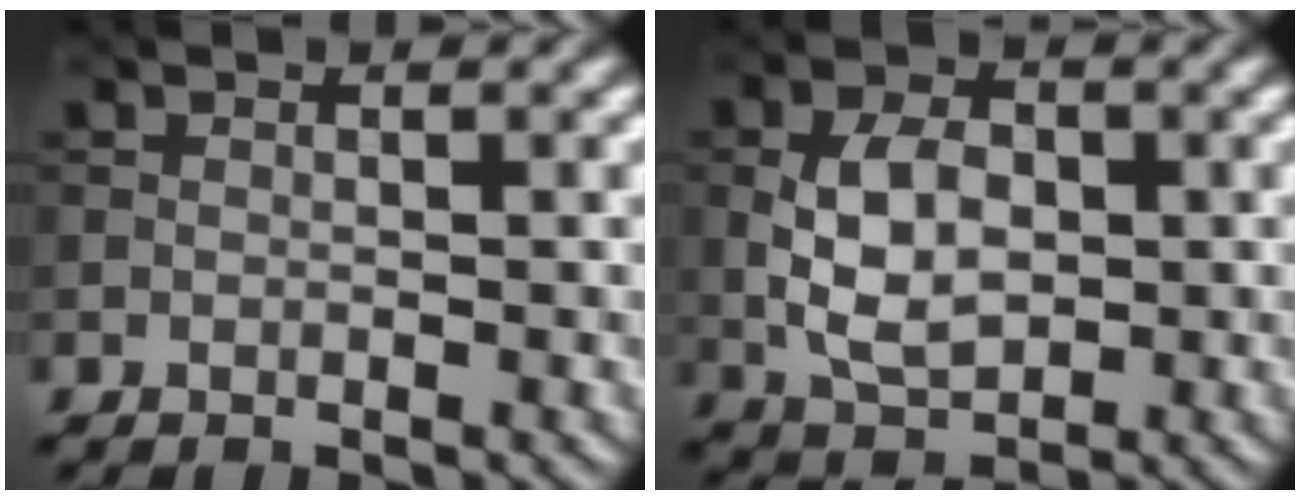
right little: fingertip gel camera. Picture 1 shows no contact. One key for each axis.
{"total": 5.5, "fx": -0.4, "fy": 3.5, "fz": 4.3, "tx": -0.087, "ty": 0.000, "tz": -0.008}